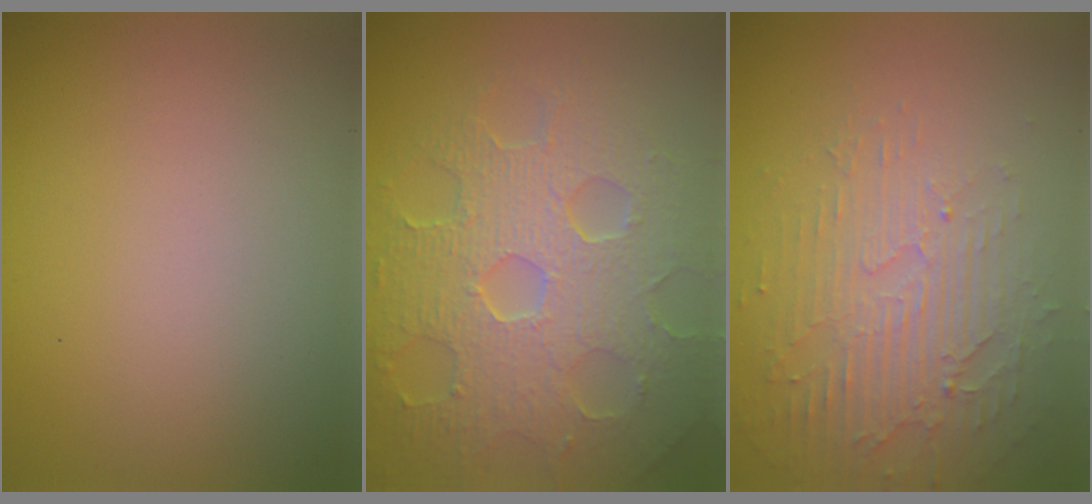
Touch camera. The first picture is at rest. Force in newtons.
{"total": 8.9, "press": 6.0, "slide": 6.5}
{"total": 3.9, "press": 3.3, "slide": 2.1}